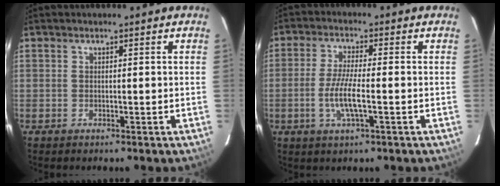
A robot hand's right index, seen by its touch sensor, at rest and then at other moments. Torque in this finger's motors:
{"motor_torque": [0.79, -0.65, 0.70, 0.15]}